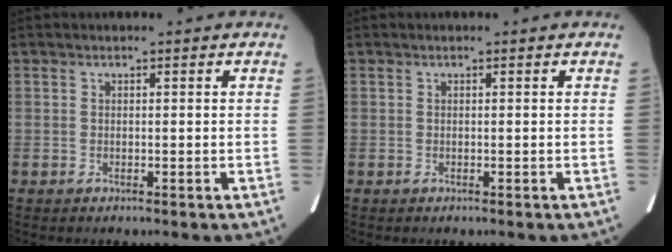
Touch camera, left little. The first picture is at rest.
{"total": 0.0}